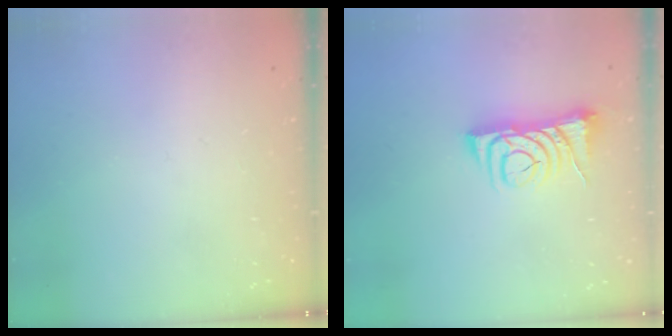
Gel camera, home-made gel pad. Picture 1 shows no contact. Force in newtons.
{"total": 7.1, "press": 7.1, "slide": 1.0}